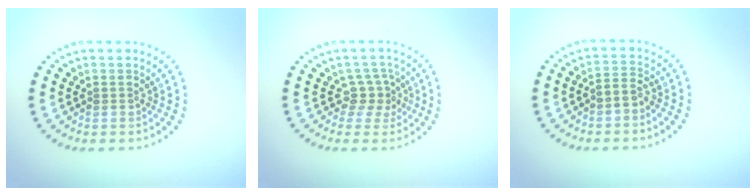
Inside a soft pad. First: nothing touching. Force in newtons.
{"total": 2.2, "press": 1.6, "slide": 1.4}
{"total": 1.8, "press": 1.4, "slide": 1.2}